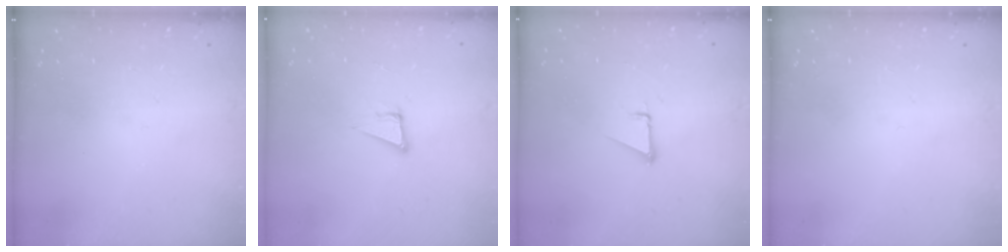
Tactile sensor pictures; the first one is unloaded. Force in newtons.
{"total": 4.9, "press": 3.8, "slide": 3.0}
{"total": 1.9, "press": 1.9, "slide": 0.1}
{"total": 0.0}